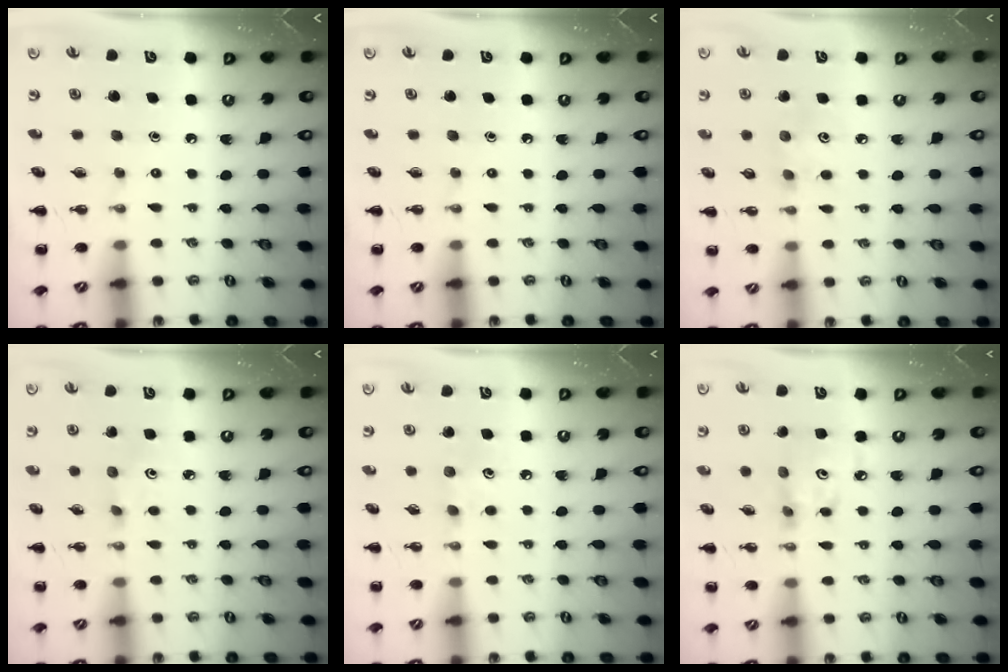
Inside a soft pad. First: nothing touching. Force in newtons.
{"total": 0.0}
{"total": 3.8, "press": 3.7, "slide": 0.9}
{"total": 1.8, "press": 1.7, "slide": 0.6}
{"total": 6.8, "press": 6.6, "slide": 1.7}
{"total": 5.1, "press": 5.1, "slide": 0.6}